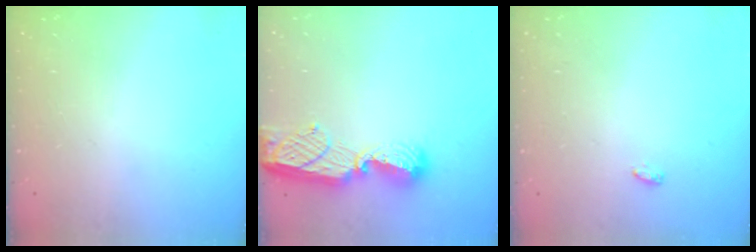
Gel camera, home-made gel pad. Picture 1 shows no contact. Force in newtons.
{"total": 10.7, "press": 10.7, "slide": 1.0}
{"total": 6.5, "press": 3.1, "slide": 5.7}